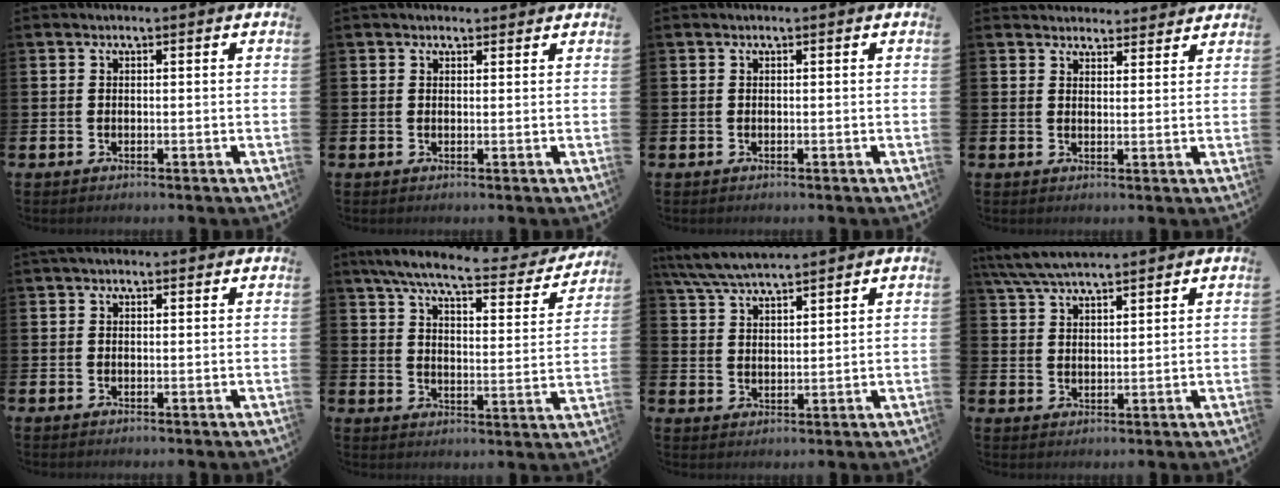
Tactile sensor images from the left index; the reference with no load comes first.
{"total": 1.0, "force": [0.8, 0.6, 0.0], "torque": [0.006, 0.003, 0.014]}
{"total": 0.0}
{"total": 3.0, "force": [2.9, 0.7, -0.5], "torque": [0.010, -0.020, 0.052]}
{"total": 1.1, "force": [0.9, 0.5, 0.4], "torque": [-0.001, 0.003, 0.015]}
{"total": 7.9, "force": [6.8, 1.1, 3.8], "torque": [-0.092, -0.043, 0.111]}
{"total": 5.9, "force": [5.7, 0.6, 1.5], "torque": [-0.055, -0.023, 0.106]}
{"total": 5.8, "force": [5.5, 0.9, 1.6], "torque": [-0.056, -0.017, 0.104]}